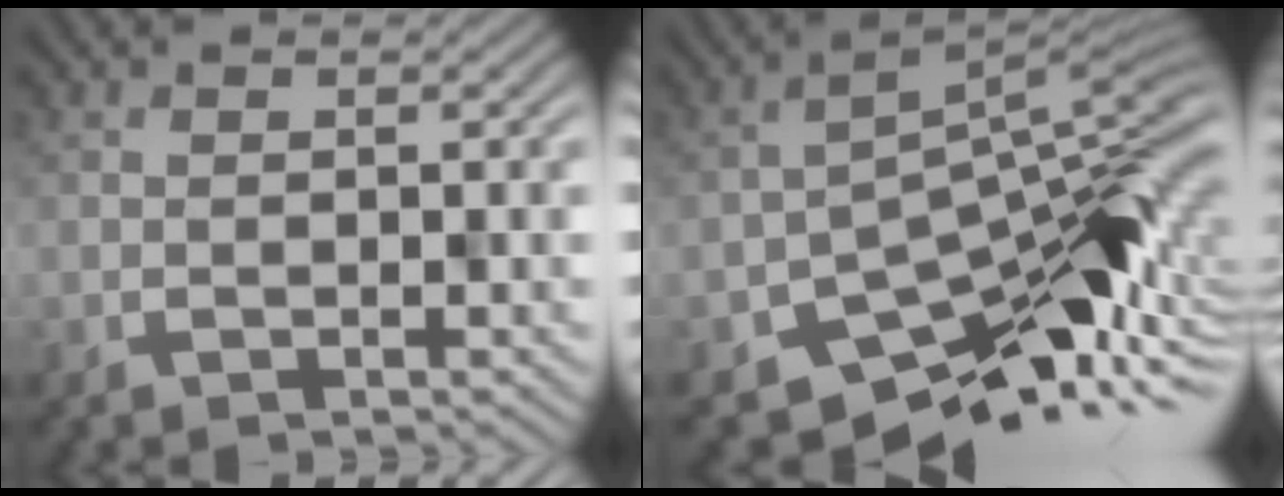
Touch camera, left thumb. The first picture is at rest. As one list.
[{"total": 9.8, "force": [-5.8, 4.6, 6.4], "torque": [-0.097, -0.019, -0.093]}]